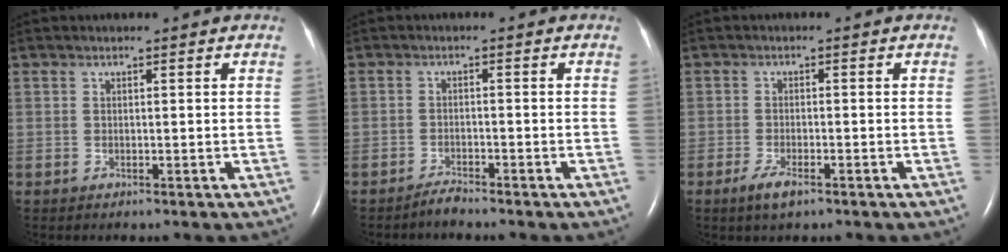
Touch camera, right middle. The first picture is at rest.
{"total": 1.6, "force": [-1.6, -0.1, 0.2], "torque": [-0.006, -0.004, -0.028]}
{"total": 3.1, "force": [-2.0, 0.8, 2.3], "torque": [-0.054, -0.004, -0.037]}